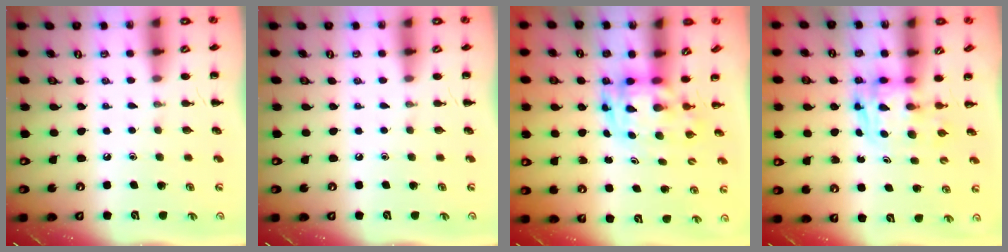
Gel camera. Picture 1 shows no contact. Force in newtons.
{"total": 0.0}
{"total": 3.1, "press": 3.0, "slide": 0.6}
{"total": 2.6, "press": 2.6, "slide": 0.2}